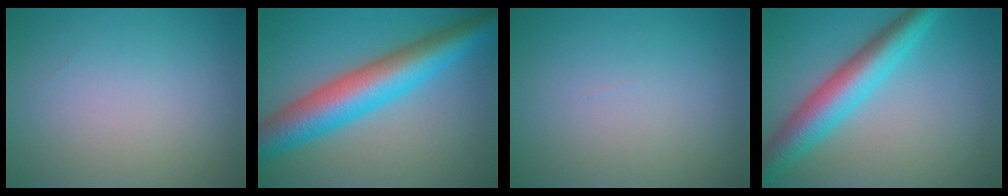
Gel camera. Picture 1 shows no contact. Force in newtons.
{"total": 9.1, "press": 9.1, "slide": 0.1}
{"total": 0.0}
{"total": 6.5, "press": 6.5, "slide": 0.1}